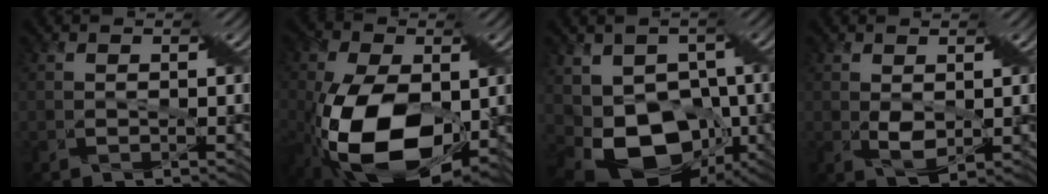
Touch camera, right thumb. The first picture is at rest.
{"total": 16.5, "force": [-4.0, 9.5, 12.9], "torque": [-0.255, -0.045, -0.061]}
{"total": 13.4, "force": [-4.1, 9.5, 8.5], "torque": [-0.158, -0.023, -0.063]}
{"total": 2.7, "force": [0.7, 1.4, 2.3], "torque": [-0.056, -0.004, 0.015]}